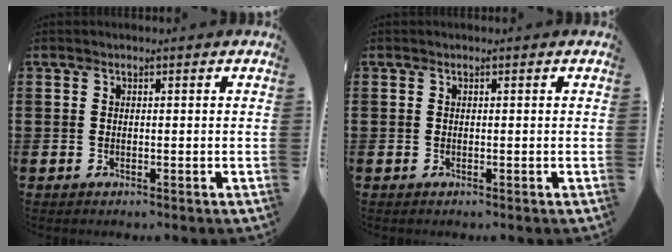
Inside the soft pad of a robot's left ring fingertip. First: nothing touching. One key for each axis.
{"total": 0.0}